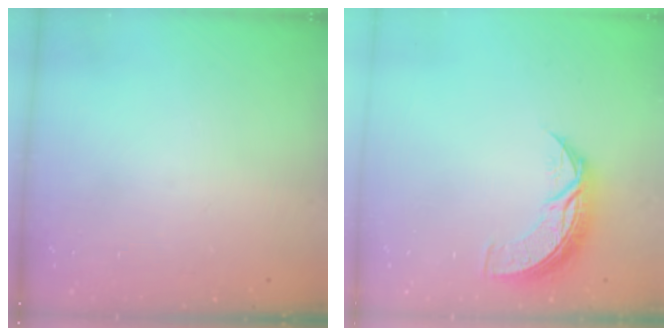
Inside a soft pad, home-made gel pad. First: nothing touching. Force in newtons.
{"total": 8.2, "press": 8.2, "slide": 0.0}